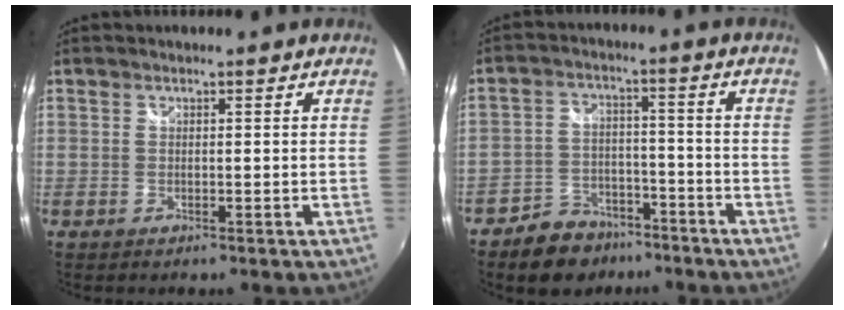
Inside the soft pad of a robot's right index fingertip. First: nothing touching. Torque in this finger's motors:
{"motor_torque": [0.46, -0.47, 0.13, 0.01]}